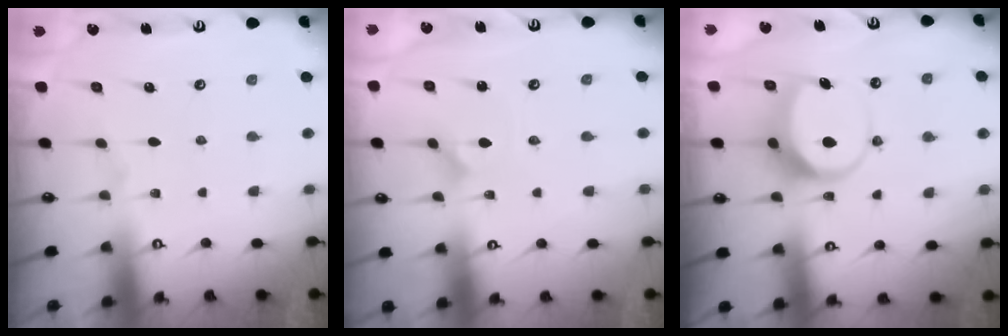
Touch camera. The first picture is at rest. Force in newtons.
{"total": 1.4, "press": 1.4, "slide": 0.1}
{"total": 8.7, "press": 8.6, "slide": 1.4}